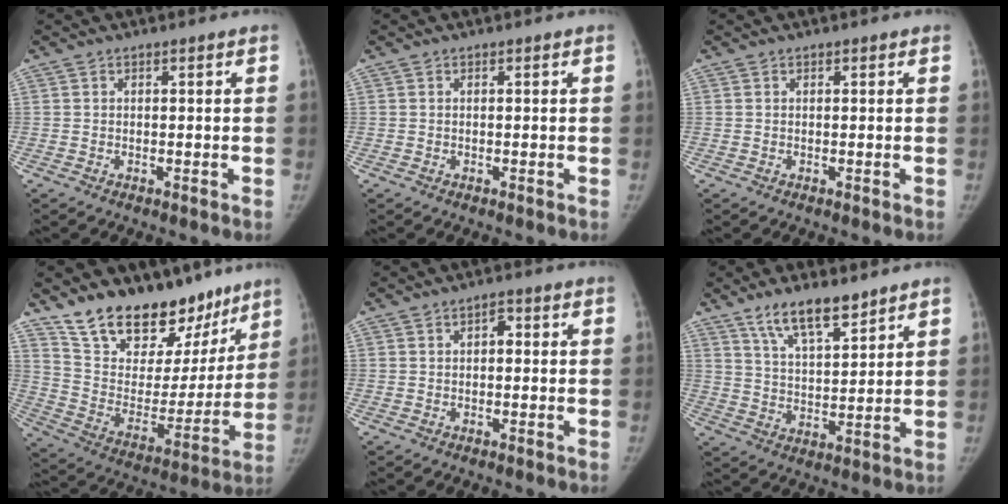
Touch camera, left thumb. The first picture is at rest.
{"total": 0.0}
{"total": 0.0}
{"total": 23.9, "force": [18.2, 12.1, 9.7], "torque": [-0.103, -0.095, 0.297]}
{"total": 2.0, "force": [0.4, 1.2, 1.6], "torque": [-0.016, 0.005, 0.000]}
{"total": 10.0, "force": [7.2, 3.1, 6.2], "torque": [-0.086, -0.043, 0.136]}